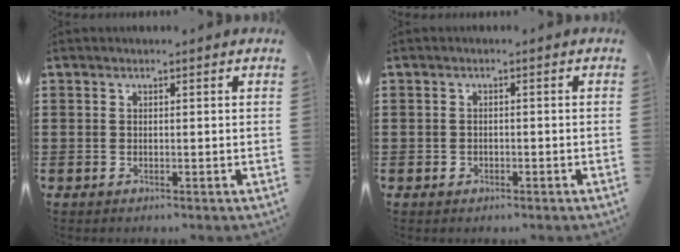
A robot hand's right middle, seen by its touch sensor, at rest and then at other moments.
{"total": 0.8, "force": [-0.5, 0.6, 0.3], "torque": [-0.007, 0.000, -0.010]}